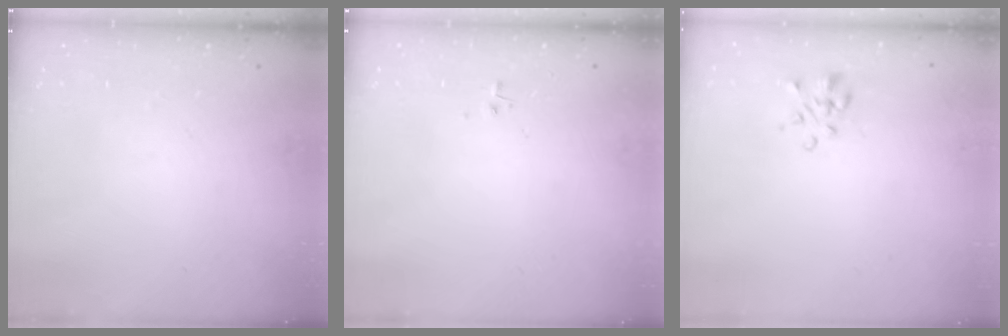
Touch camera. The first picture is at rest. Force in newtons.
{"total": 0.9, "press": 0.8, "slide": 0.3}
{"total": 1.3, "press": 1.2, "slide": 0.7}